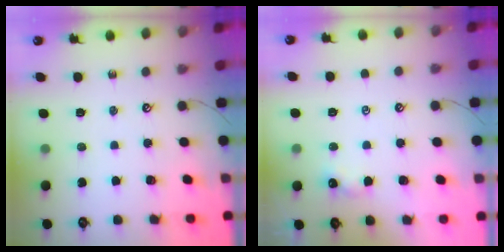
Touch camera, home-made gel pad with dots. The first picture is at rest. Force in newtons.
{"total": 1.4, "press": 1.3, "slide": 0.3}